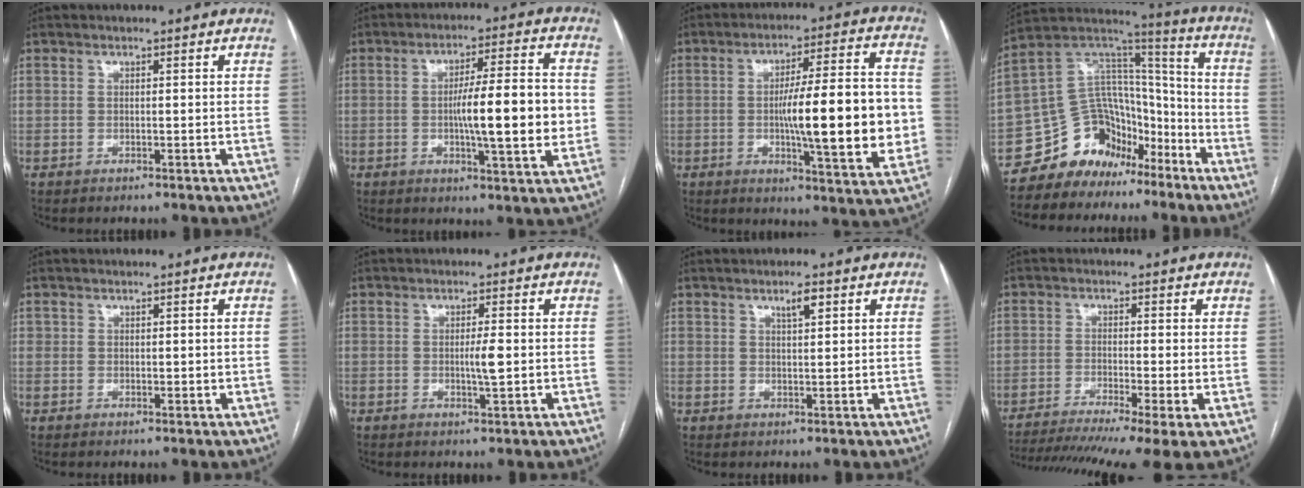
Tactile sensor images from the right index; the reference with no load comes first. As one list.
[{"total": 12.5, "force": [-1.1, 1.2, 12.4], "torque": [-0.196, 0.004, -0.018]}, {"total": 17.9, "force": [-1.6, 2.5, 17.6], "torque": [-0.258, 0.009, -0.021]}, {"total": 13.5, "force": [-9.6, 8.7, 3.5], "torque": [-0.063, 0.089, -0.168]}, {"total": 0.9, "force": [0.5, 0.8, 0.2], "torque": [0.007, -0.002, 0.003]}, {"total": 2.7, "force": [-0.1, 0.2, 2.7], "torque": [-0.047, -0.002, -0.002]}, {"total": 2.5, "force": [1.4, 0.4, 2.0], "torque": [-0.036, 0.001, 0.024]}, {"total": 15.0, "force": [-10.7, 0.6, 10.5], "torque": [-0.161, -0.024, -0.167]}]